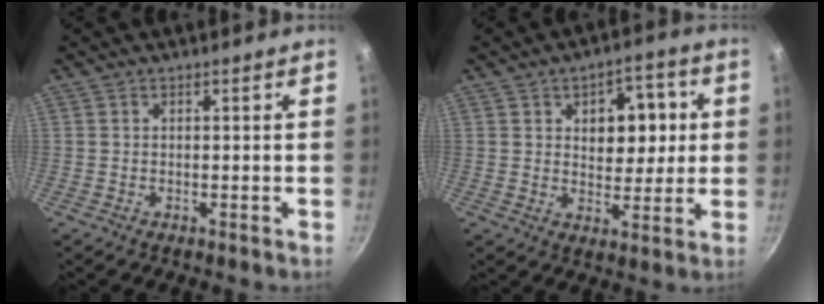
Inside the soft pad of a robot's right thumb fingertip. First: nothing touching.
{"total": 10.6, "force": [2.3, 6.9, 7.7], "torque": [-0.055, -0.006, 0.031]}